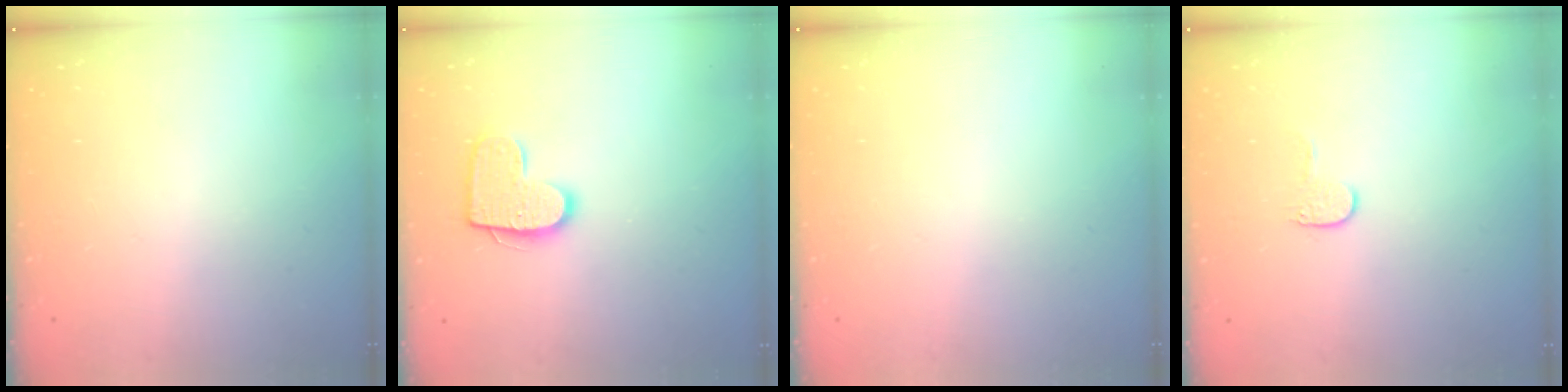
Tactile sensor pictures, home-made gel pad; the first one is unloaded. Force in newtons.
{"total": 11.8, "press": 11.8, "slide": 0.6}
{"total": 0.0}
{"total": 3.9, "press": 3.9, "slide": 0.4}